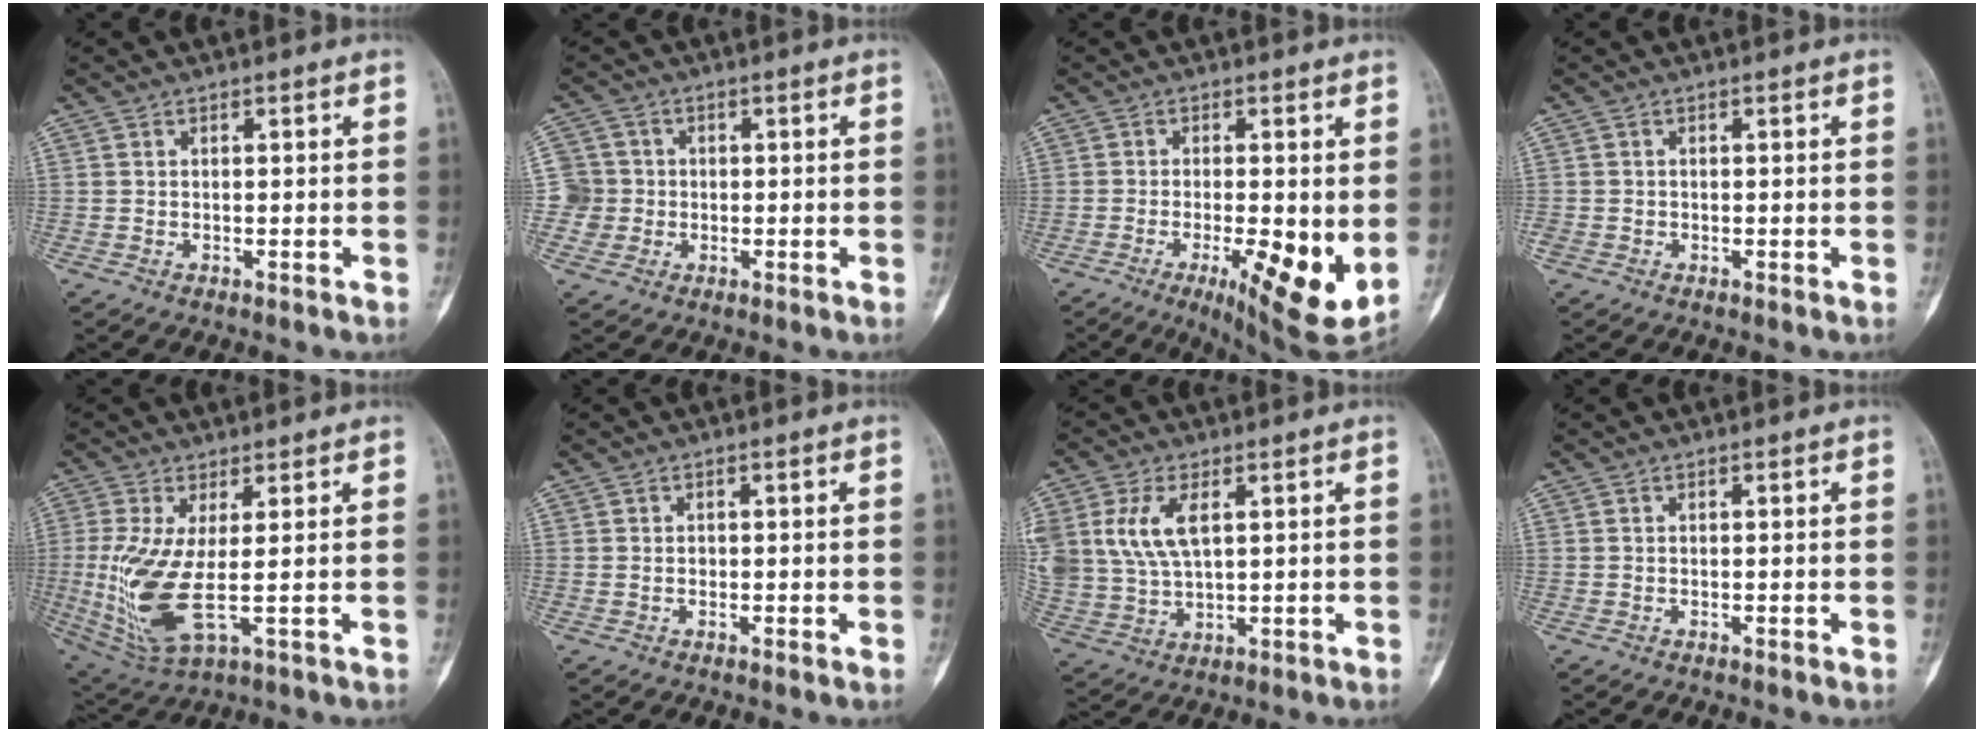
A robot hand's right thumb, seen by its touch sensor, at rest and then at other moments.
{"total": 4.9, "force": [-0.5, 4.8, -0.1], "torque": [0.029, 0.012, -0.016]}
{"total": 13.7, "force": [-2.8, 3.6, 12.9], "torque": [-0.185, -0.028, -0.033]}
{"total": 0.9, "force": [-0.4, 0.8, 0.1], "torque": [0.001, 0.004, -0.009]}
{"total": 11.8, "force": [-0.5, 3.7, 11.2], "torque": [-0.264, -0.019, 0.003]}
{"total": 0.6, "force": [0.0, 0.5, 0.2], "torque": [0.002, 0.003, -0.002]}
{"total": 10.9, "force": [3.4, 6.1, 8.4], "torque": [-0.180, -0.002, 0.075]}
{"total": 0.0}